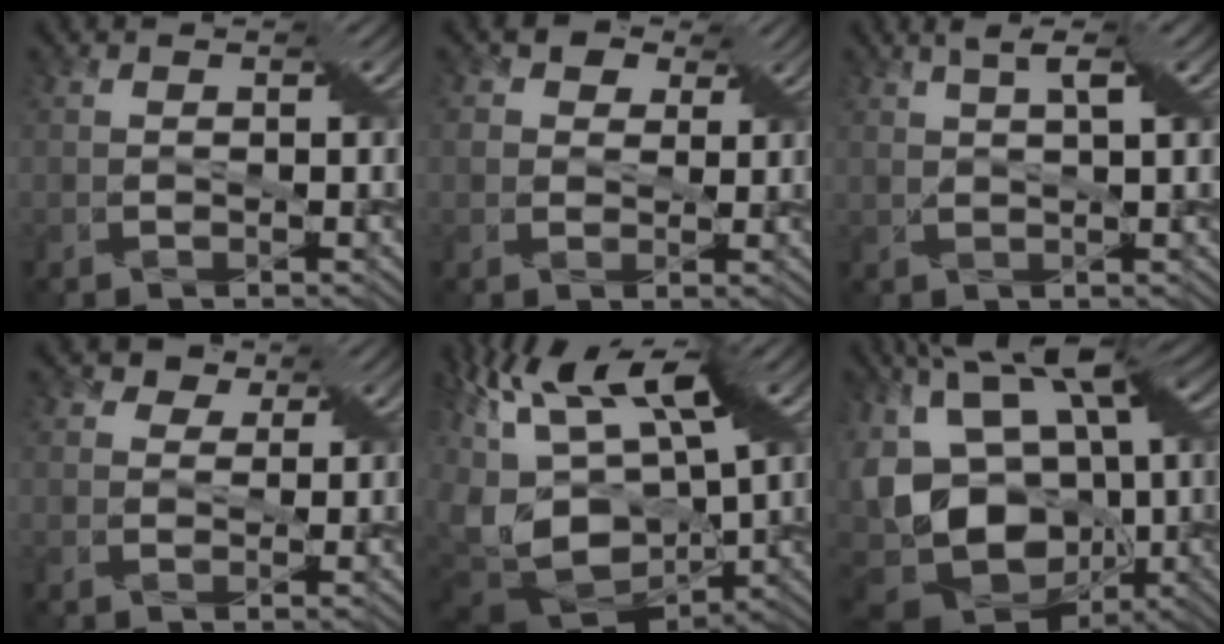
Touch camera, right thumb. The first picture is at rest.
{"total": 5.0, "force": [2.7, 3.7, 1.8], "torque": [-0.058, 0.001, 0.038]}
{"total": 3.3, "force": [1.9, 0.2, 2.7], "torque": [-0.046, 0.009, 0.026]}
{"total": 3.5, "force": [2.4, 2.3, 1.1], "torque": [-0.028, -0.007, 0.037]}
{"total": 16.6, "force": [-1.9, 8.4, 14.2], "torque": [-0.265, 0.021, -0.007]}
{"total": 18.4, "force": [-0.6, 11.4, 14.4], "torque": [-0.290, 0.005, -0.013]}